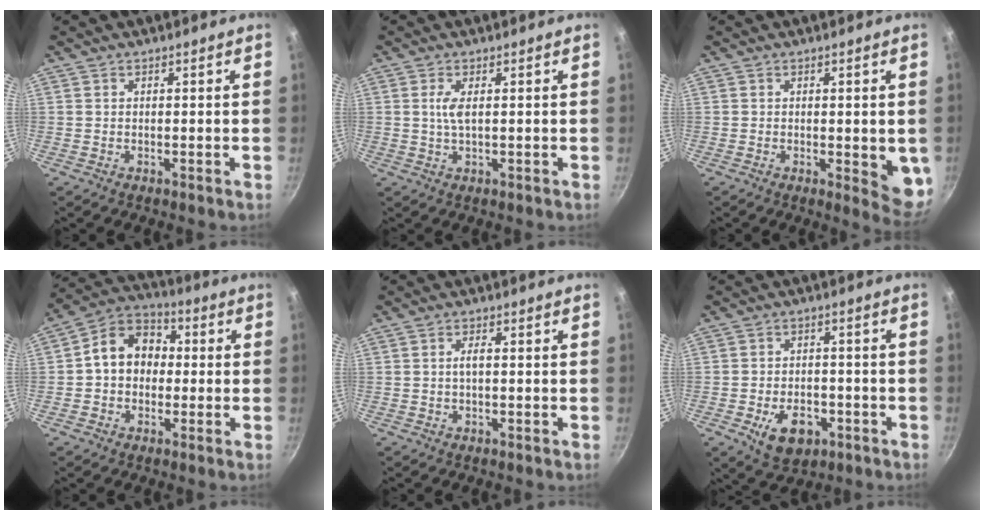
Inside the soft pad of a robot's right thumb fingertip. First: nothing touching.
{"total": 2.8, "force": [0.6, 0.9, 2.6], "torque": [-0.059, 0.001, 0.011]}
{"total": 6.9, "force": [-0.6, 2.4, 6.4], "torque": [-0.068, -0.013, -0.004]}
{"total": 11.0, "force": [0.2, 8.8, 6.6], "torque": [-0.071, 0.033, -0.019]}
{"total": 1.8, "force": [0.0, 0.7, 1.7], "torque": [-0.037, 0.007, -0.002]}
{"total": 9.0, "force": [-3.6, 5.8, 5.8], "torque": [-0.074, 0.013, -0.048]}